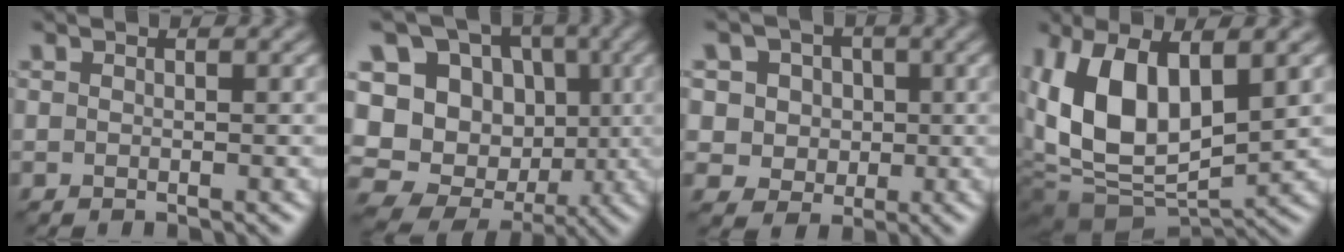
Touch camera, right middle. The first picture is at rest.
{"total": 16.5, "force": [1.2, 14.9, 6.9], "torque": [-0.186, 0.021, 0.017]}
{"total": 7.0, "force": [2.4, 6.0, 2.7], "torque": [-0.045, 0.021, 0.024]}
{"total": 11.0, "force": [2.0, 5.9, 9.1], "torque": [-0.197, -0.010, 0.038]}